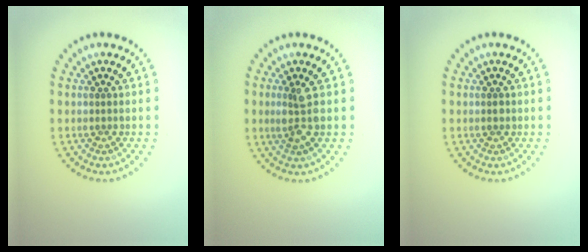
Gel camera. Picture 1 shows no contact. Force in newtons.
{"total": 2.4, "press": 2.3, "slide": 0.7}
{"total": 0.7, "press": 0.7, "slide": 0.0}